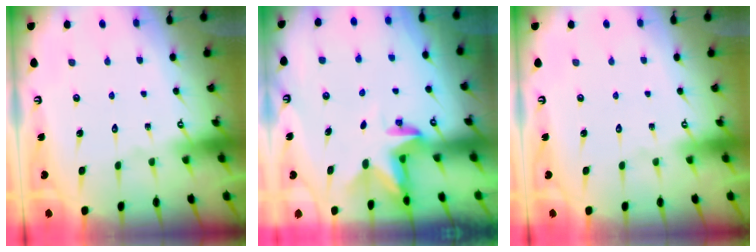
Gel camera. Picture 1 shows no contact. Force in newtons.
{"total": 3.0, "press": 3.0, "slide": 0.2}
{"total": 0.0}